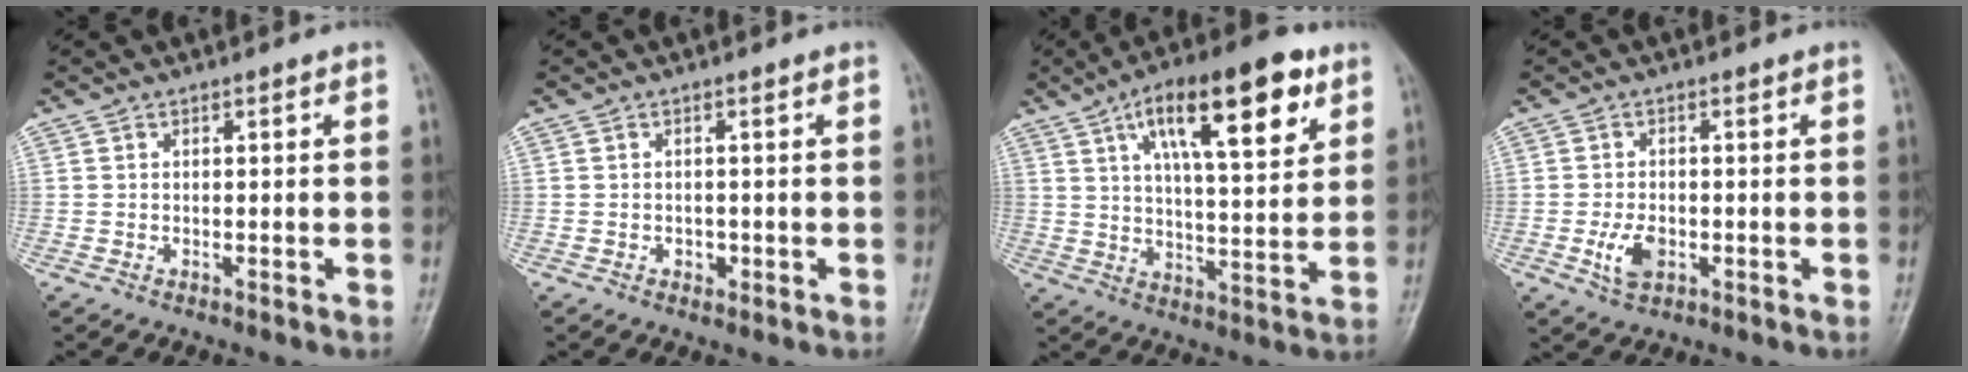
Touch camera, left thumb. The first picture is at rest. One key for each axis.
{"total": 1.2, "fx": -0.3, "fy": 1.0, "fz": 0.6, "tx": -0.005, "ty": 0.002, "tz": -0.002}
{"total": 18.6, "fx": 8.9, "fy": 6.4, "fz": 15.1, "tx": -0.207, "ty": -0.022, "tz": 0.140}
{"total": 4.6, "fx": -1.1, "fy": 2.9, "fz": 3.4, "tx": -0.064, "ty": -0.003, "tz": -0.017}